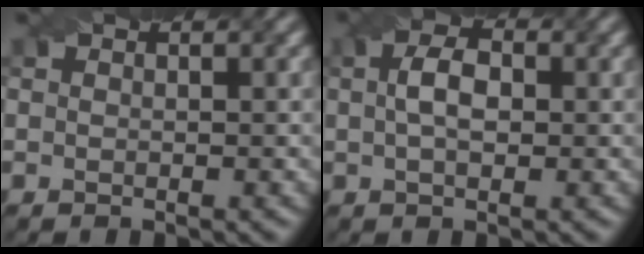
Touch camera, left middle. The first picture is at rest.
{"total": 3.2, "force": [0.3, 1.9, 2.6], "torque": [-0.052, 0.006, 0.002]}